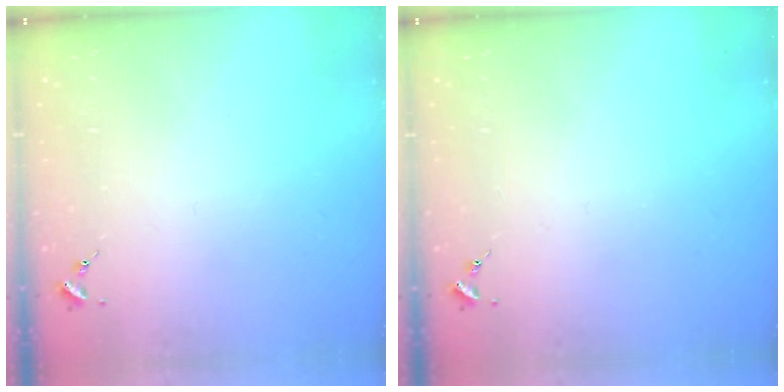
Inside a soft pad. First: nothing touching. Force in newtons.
{"total": 0.0}